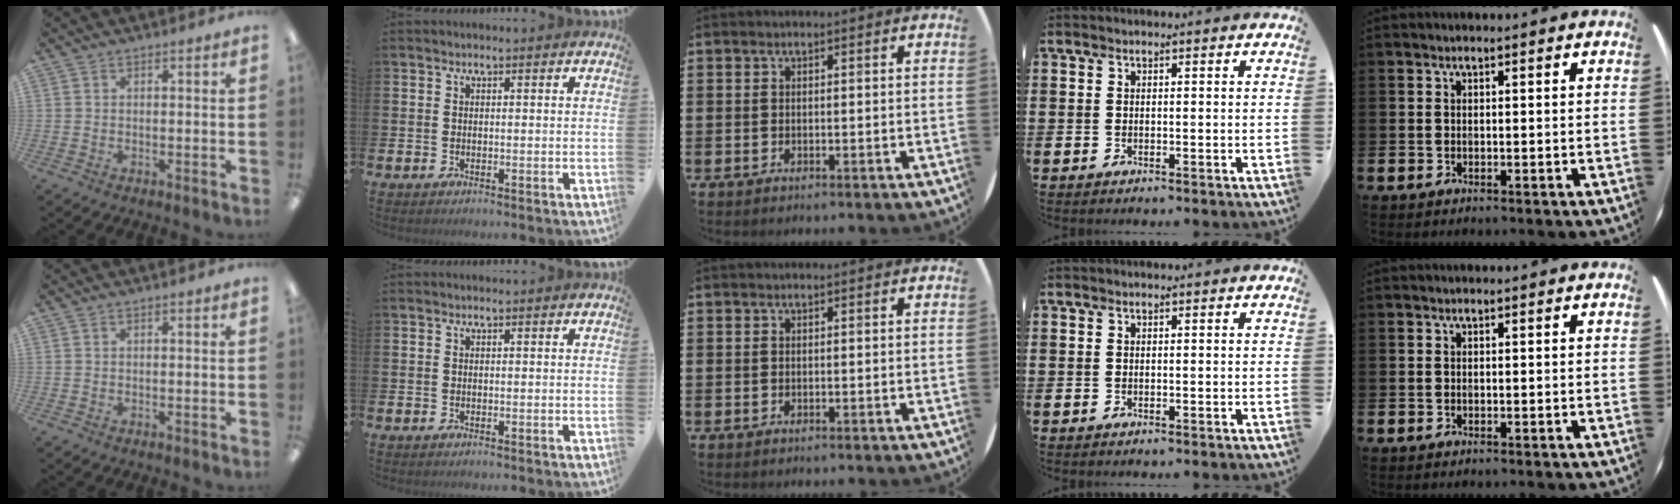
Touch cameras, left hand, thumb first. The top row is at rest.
{}